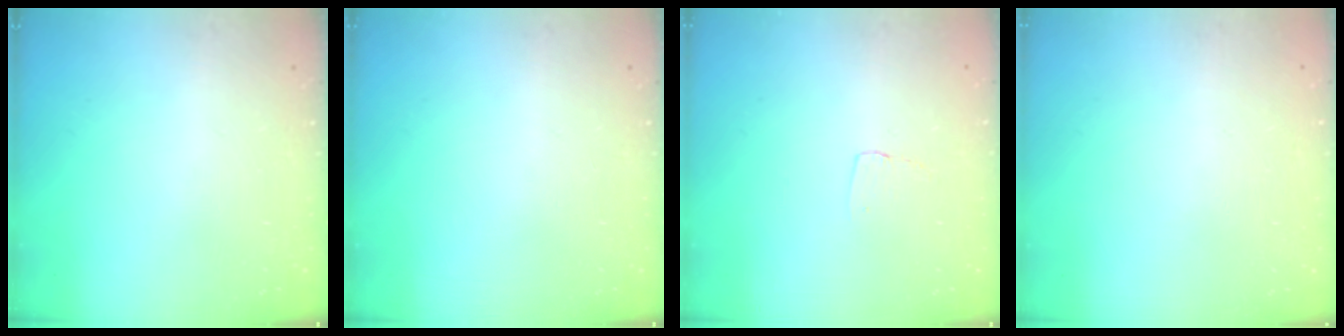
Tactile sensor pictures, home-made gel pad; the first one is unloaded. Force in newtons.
{"total": 0.0}
{"total": 3.6, "press": 3.6, "slide": 0.4}
{"total": 0.0}